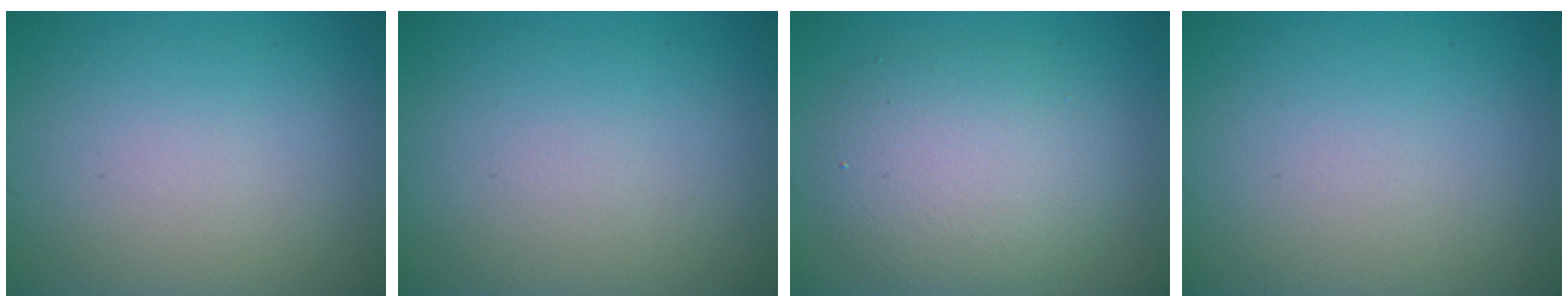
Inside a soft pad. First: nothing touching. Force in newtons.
{"total": 0.0}
{"total": 5.5, "press": 5.5, "slide": 0.6}
{"total": 0.0}